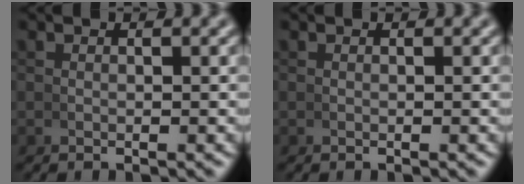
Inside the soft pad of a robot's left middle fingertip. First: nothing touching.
{"total": 0.0}